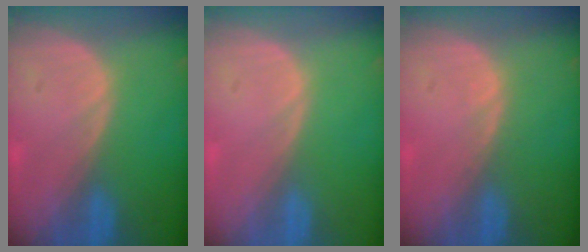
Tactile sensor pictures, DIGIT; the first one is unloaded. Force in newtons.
{"total": 0.0}
{"total": 0.5, "press": 0.5, "slide": 0.1}